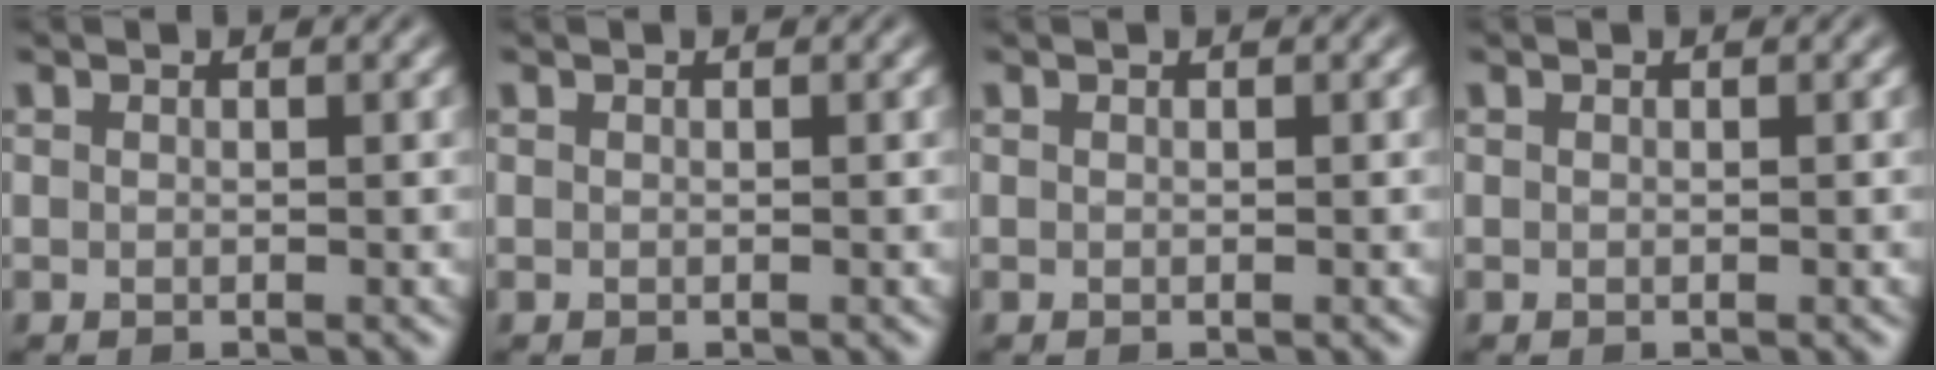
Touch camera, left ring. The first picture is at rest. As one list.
[{"total": 0.0}, {"total": 0.0}, {"total": 0.0}]